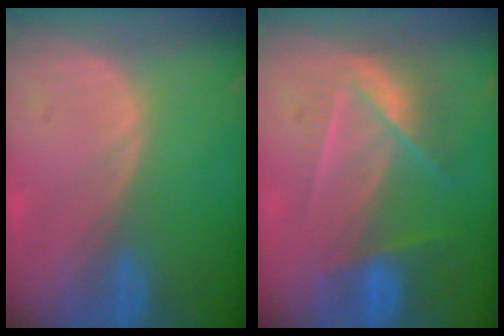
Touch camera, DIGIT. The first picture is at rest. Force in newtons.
{"total": 7.2, "press": 6.3, "slide": 3.5}